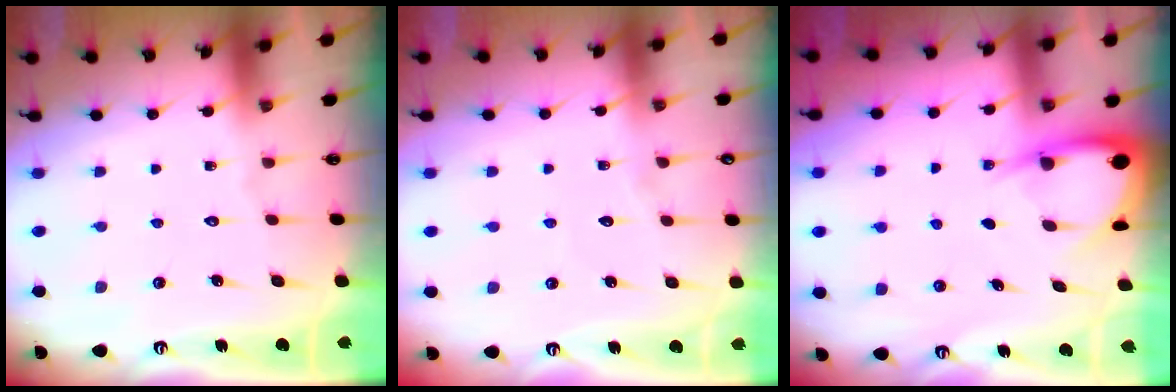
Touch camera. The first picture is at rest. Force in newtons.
{"total": 3.0, "press": 3.0, "slide": 0.3}
{"total": 4.5, "press": 4.5, "slide": 0.5}